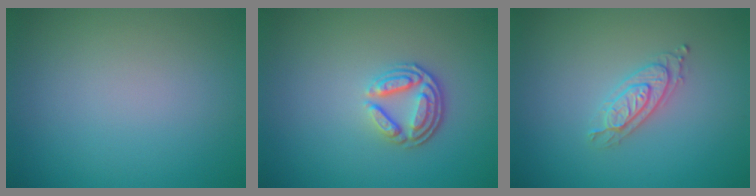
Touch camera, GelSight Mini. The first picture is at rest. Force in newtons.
{"total": 3.6, "press": 2.7, "slide": 2.4}
{"total": 2.4, "press": 2.2, "slide": 0.9}